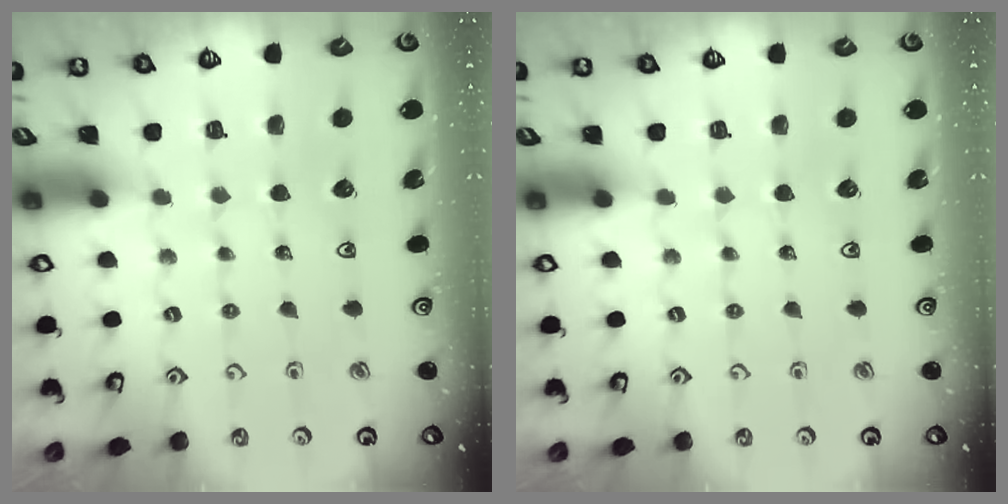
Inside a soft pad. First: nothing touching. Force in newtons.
{"total": 0.0}